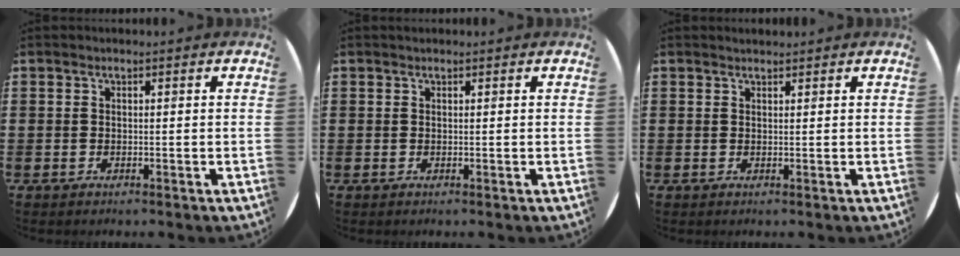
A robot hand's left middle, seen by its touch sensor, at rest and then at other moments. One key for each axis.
{"total": 0.0}
{"total": 0.6, "fx": 0.6, "fy": 0.1, "fz": -0.1, "tx": 0.002, "ty": 0.003, "tz": 0.011}